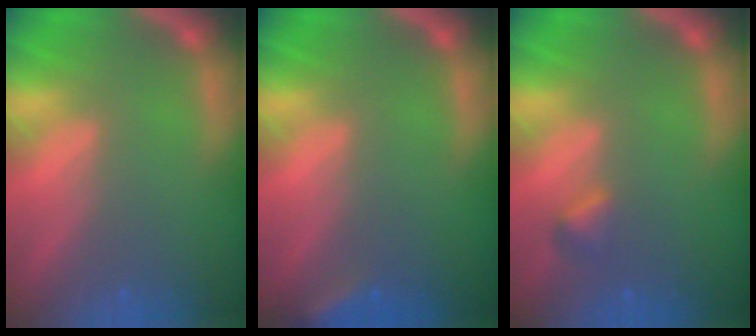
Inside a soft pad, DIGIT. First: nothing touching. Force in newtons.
{"total": 2.4}
{"total": 1.4}